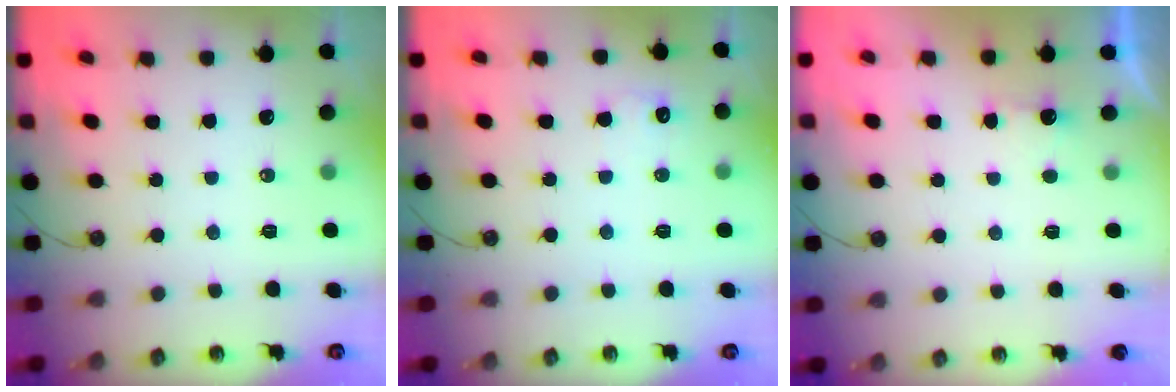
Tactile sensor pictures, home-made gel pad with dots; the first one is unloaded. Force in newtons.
{"total": 5.4, "press": 5.3, "slide": 1.2}
{"total": 1.3, "press": 1.0, "slide": 0.8}